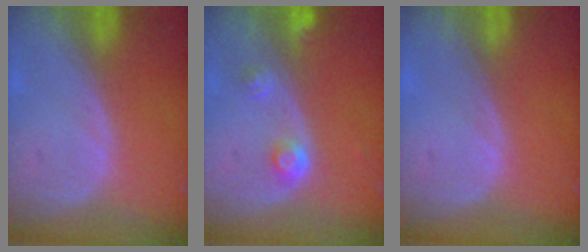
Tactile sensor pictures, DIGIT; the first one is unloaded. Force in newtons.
{"total": 3.0, "press": 2.8, "slide": 0.9}
{"total": 0.0}